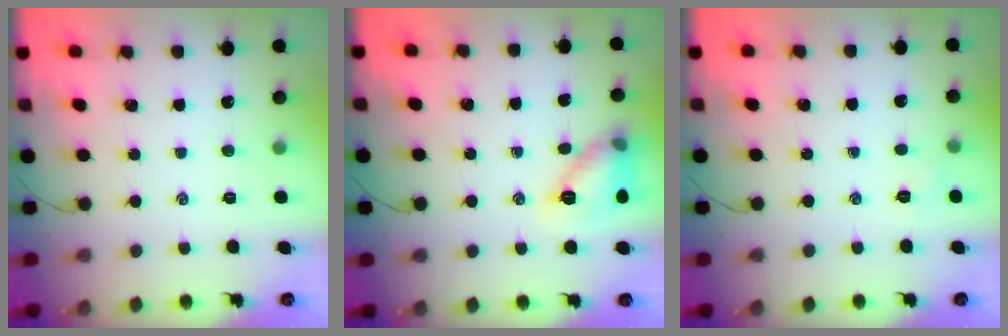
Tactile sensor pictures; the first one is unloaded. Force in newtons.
{"total": 12.0, "press": 12.0, "slide": 0.4}
{"total": 3.5, "press": 3.4, "slide": 0.9}